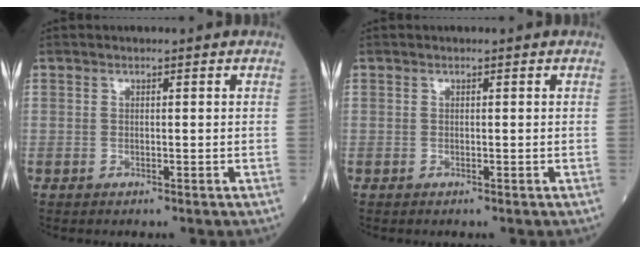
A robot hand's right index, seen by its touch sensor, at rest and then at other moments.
{"total": 0.0}